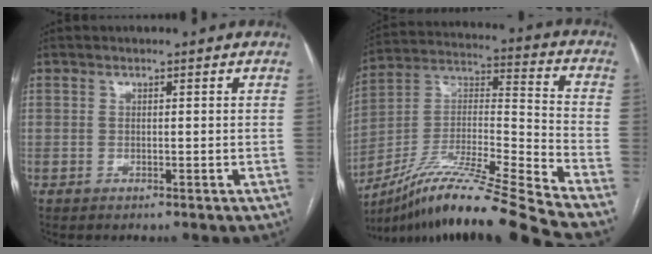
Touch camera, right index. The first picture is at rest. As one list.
[{"total": 22.0, "force": [-18.3, -1.9, 11.9], "torque": [-0.224, -0.006, -0.330]}]